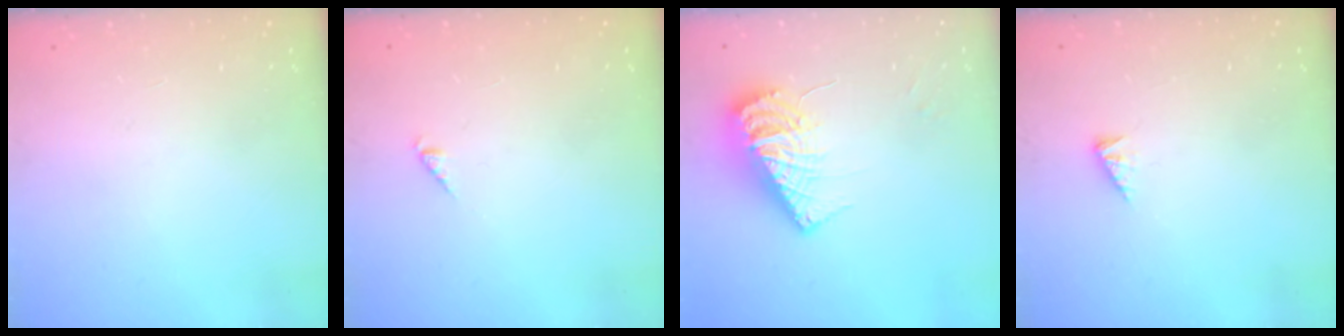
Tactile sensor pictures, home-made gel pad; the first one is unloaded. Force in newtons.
{"total": 2.7, "press": 2.6, "slide": 0.4}
{"total": 12.5, "press": 12.4, "slide": 1.1}
{"total": 2.2, "press": 2.2, "slide": 0.3}